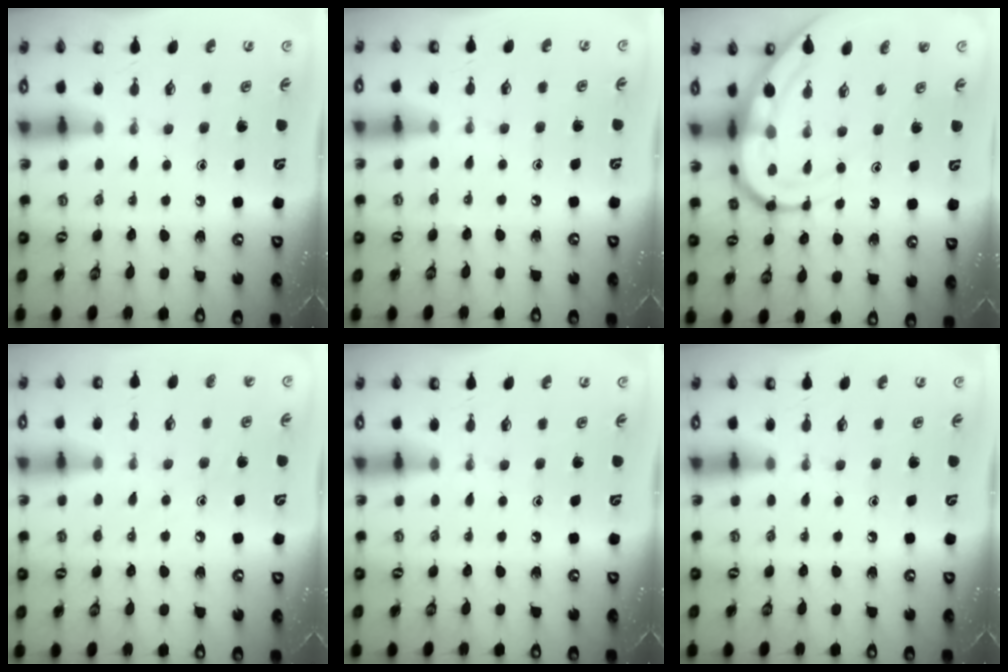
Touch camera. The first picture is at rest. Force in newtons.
{"total": 4.1, "press": 4.1, "slide": 0.4}
{"total": 10.4, "press": 10.4, "slide": 1.0}
{"total": 6.7, "press": 6.7, "slide": 0.4}
{"total": 0.0}
{"total": 0.0}